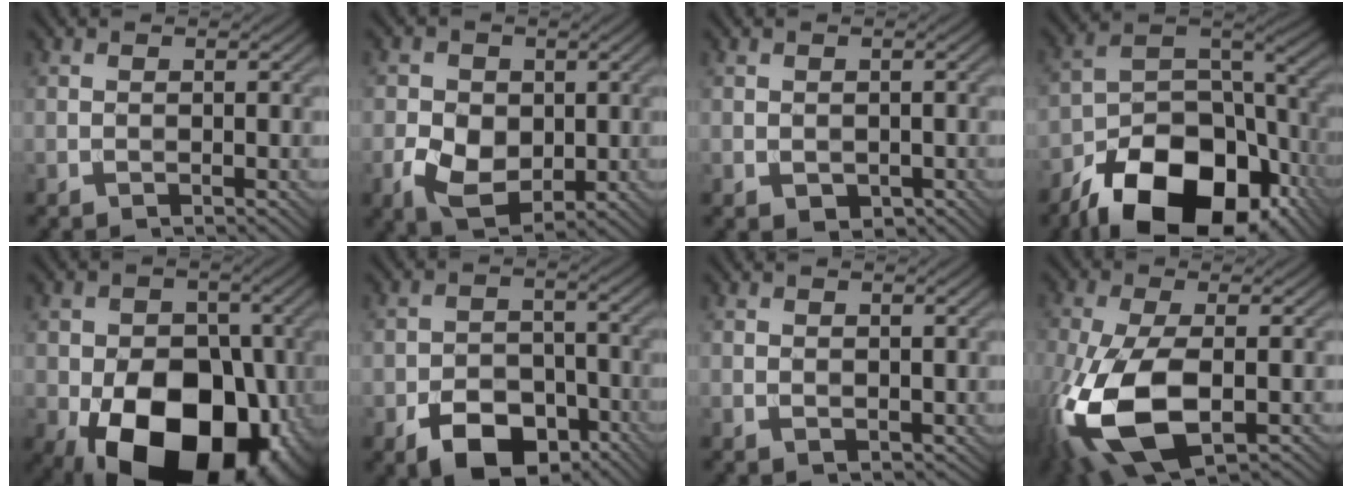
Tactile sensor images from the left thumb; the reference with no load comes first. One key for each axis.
{"total": 6.3, "fx": -0.7, "fy": 4.8, "fz": 4.1, "tx": -0.083, "ty": -0.005, "tz": -0.015}
{"total": 1.3, "fx": -0.2, "fy": 1.1, "fz": 0.7, "tx": -0.017, "ty": -0.011, "tz": 0.003}
{"total": 17.4, "fx": -10.9, "fy": 9.3, "fz": 10.0, "tx": -0.187, "ty": -0.032, "tz": -0.176}
{"total": 20.4, "fx": -7.5, "fy": 14.3, "fz": 12.4, "tx": -0.146, "ty": -0.044, "tz": -0.138}
{"total": 8.5, "fx": -4.9, "fy": 5.2, "fz": 4.6, "tx": -0.081, "ty": -0.013, "tz": -0.083}
{"total": 0.9, "fx": 0.7, "fy": 0.6, "fz": 0.3, "tx": -0.006, "ty": -0.005, "tz": 0.018}
{"total": 14.9, "fx": -3.7, "fy": 7.3, "fz": 12.4, "tx": -0.318, "ty": -0.034, "tz": -0.059}